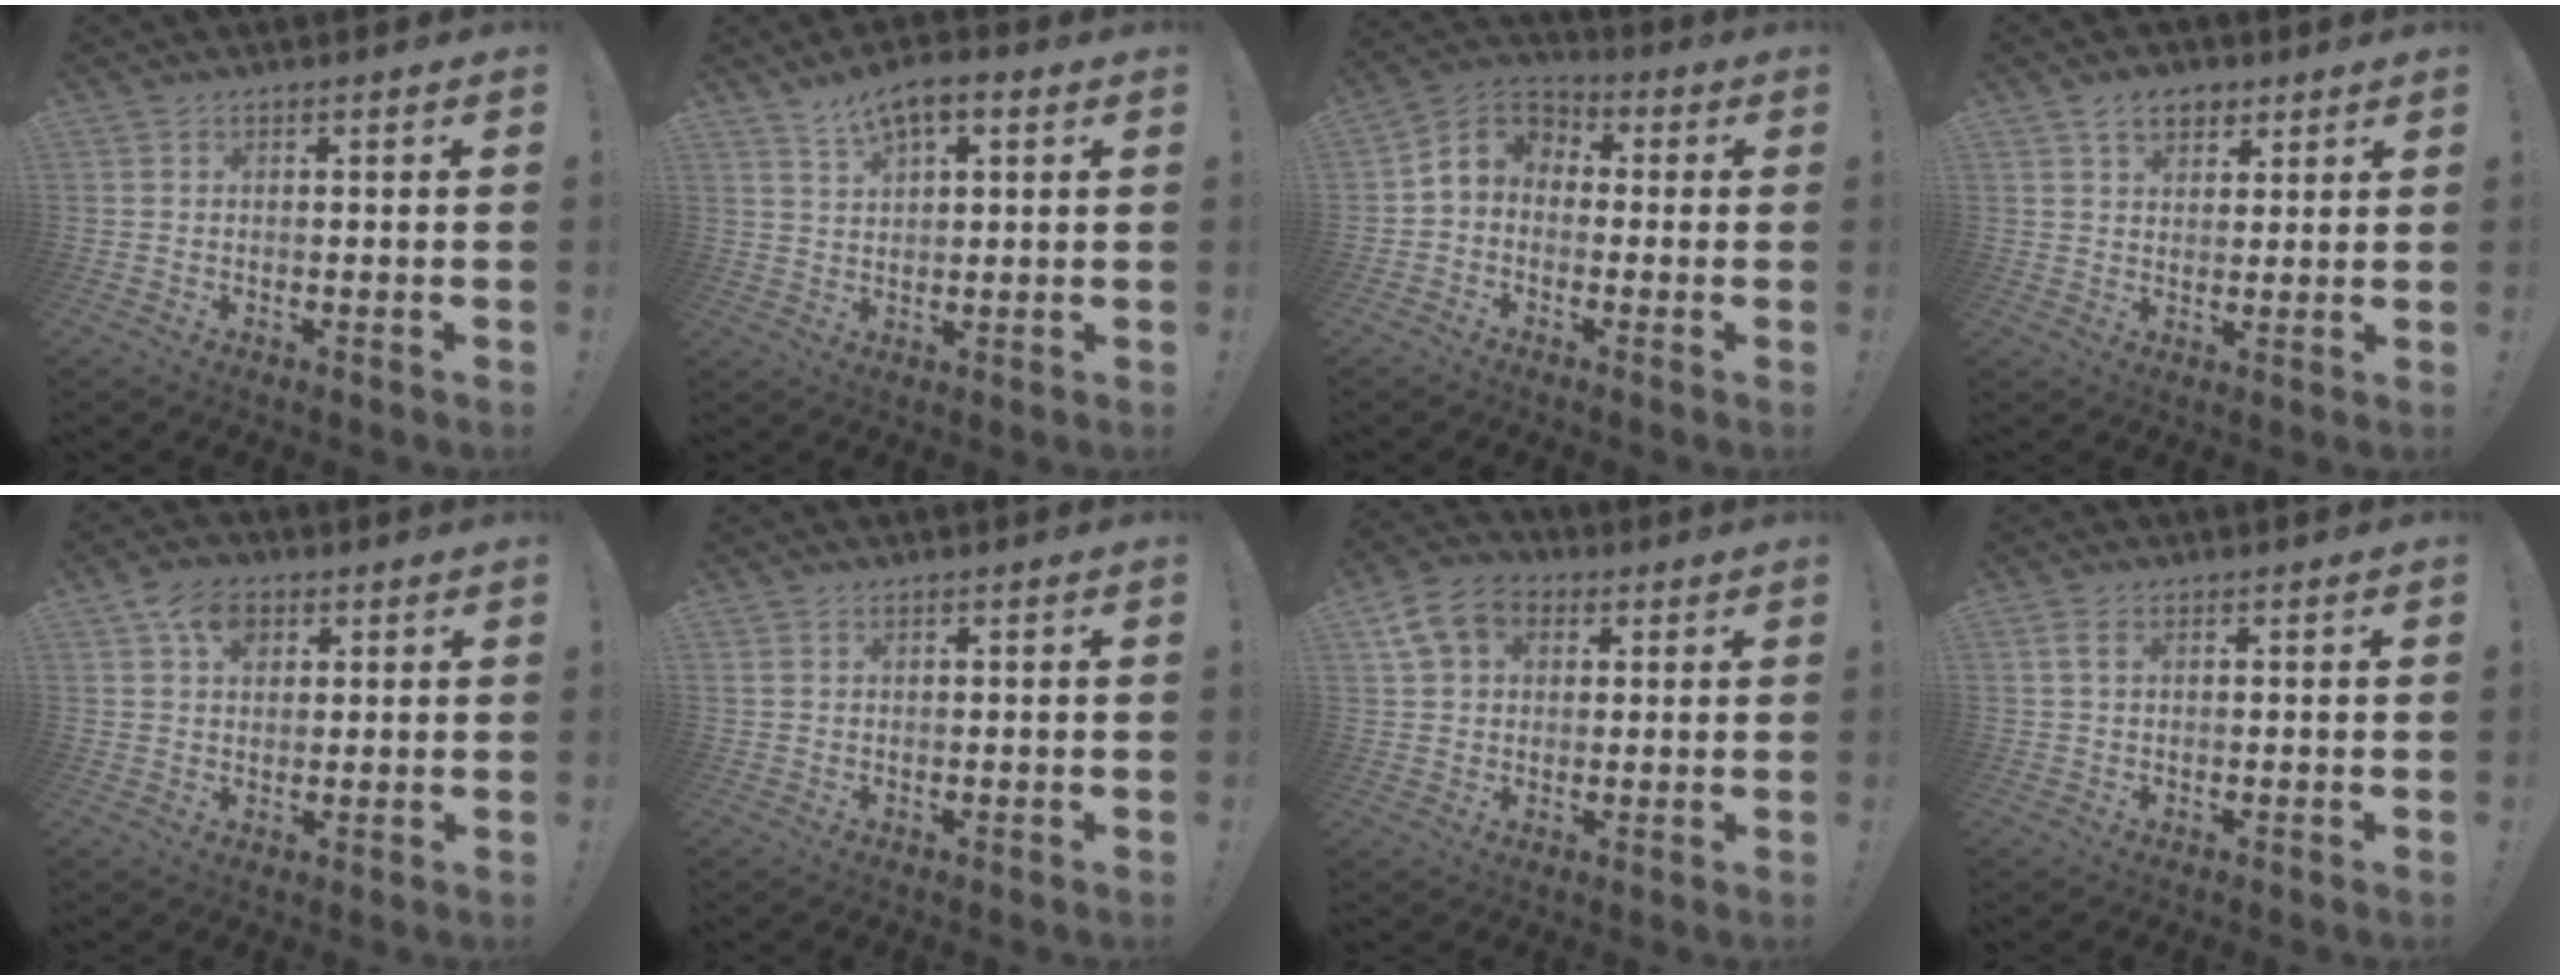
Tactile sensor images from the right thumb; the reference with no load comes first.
{"total": 7.0, "force": [4.1, 3.0, 4.8], "torque": [-0.074, -0.013, 0.072]}
{"total": 6.4, "force": [-0.8, 5.4, 3.4], "torque": [-0.058, 0.016, -0.008]}
{"total": 6.9, "force": [4.0, 4.5, 3.2], "torque": [-0.039, -0.014, 0.073]}
{"total": 7.8, "force": [3.3, 5.4, 4.5], "torque": [-0.066, -0.004, 0.062]}
{"total": 1.1, "force": [0.6, 0.5, 0.7], "torque": [-0.017, 0.002, 0.011]}
{"total": 11.2, "force": [4.4, 8.4, 5.9], "torque": [-0.101, -0.002, 0.091]}
{"total": 2.4, "force": [0.9, 1.1, 1.9], "torque": [-0.034, 0.000, 0.016]}